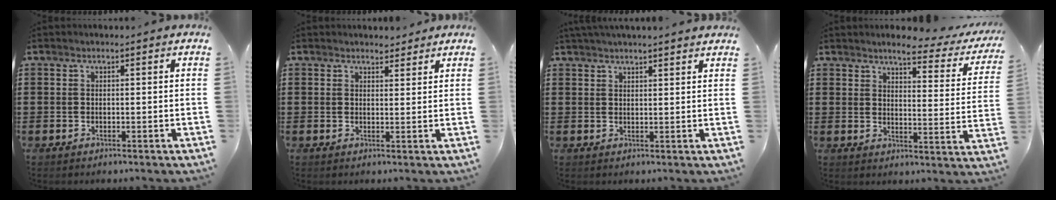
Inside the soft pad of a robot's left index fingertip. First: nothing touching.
{"total": 2.3, "force": [2.2, 0.8, 0.1], "torque": [-0.001, -0.002, 0.040]}
{"total": 2.2, "force": [2.2, -0.1, 0.4], "torque": [-0.013, -0.001, 0.042]}
{"total": 4.1, "force": [3.6, 0.2, 2.0], "torque": [-0.041, -0.026, 0.054]}